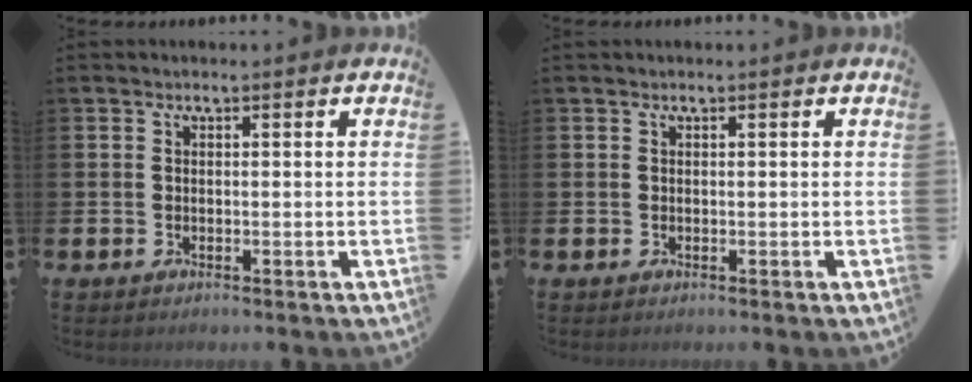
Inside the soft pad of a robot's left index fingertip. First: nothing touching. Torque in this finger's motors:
{"motor_torque": [0.09, -0.02, 0.13, 0.04]}